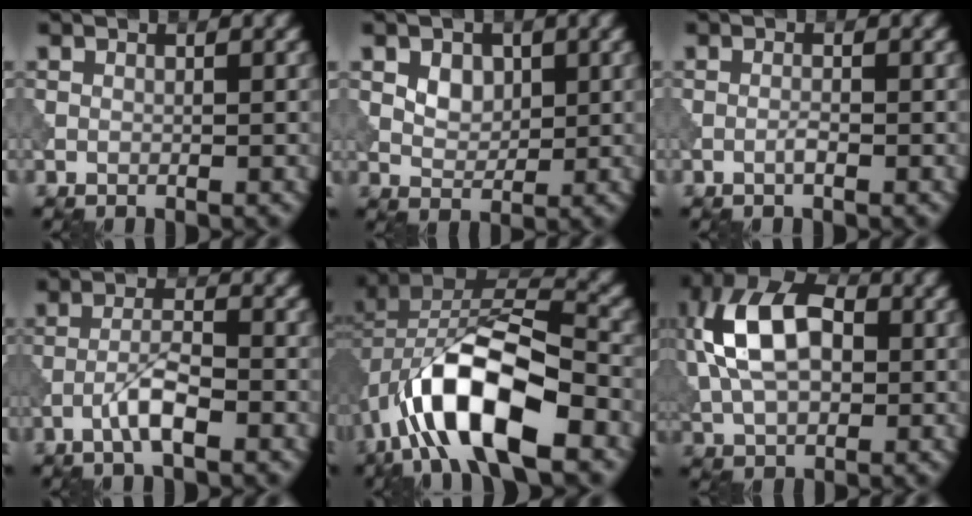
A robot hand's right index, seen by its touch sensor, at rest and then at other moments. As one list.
[{"total": 2.5, "force": [0.9, 1.8, 1.5], "torque": [-0.025, -0.007, 0.017]}, {"total": 0.8, "force": [-0.4, 0.1, 0.7], "torque": [-0.014, 0.001, -0.010]}, {"total": 3.3, "force": [-1.7, 0.7, 2.8], "torque": [-0.054, 0.009, -0.038]}, {"total": 12.5, "force": [-5.0, 5.5, 10.1], "torque": [-0.186, 0.011, -0.090]}, {"total": 10.2, "force": [1.5, 6.2, 8.0], "torque": [-0.174, 0.022, 0.014]}]